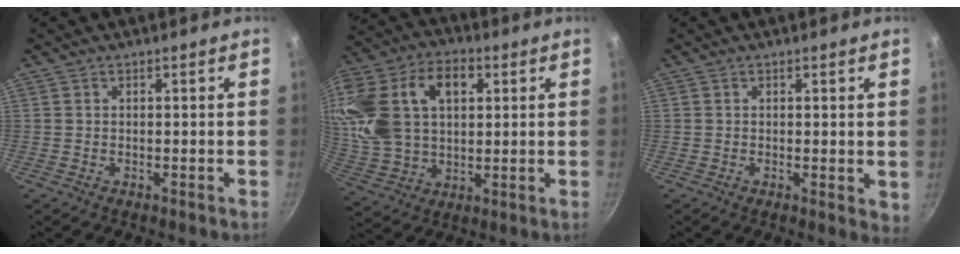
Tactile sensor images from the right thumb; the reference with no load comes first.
{"total": 22.8, "force": [5.9, 15.2, 16.0], "torque": [-0.316, 0.016, 0.107]}
{"total": 2.7, "force": [0.6, 1.2, 2.4], "torque": [-0.022, -0.004, 0.007]}